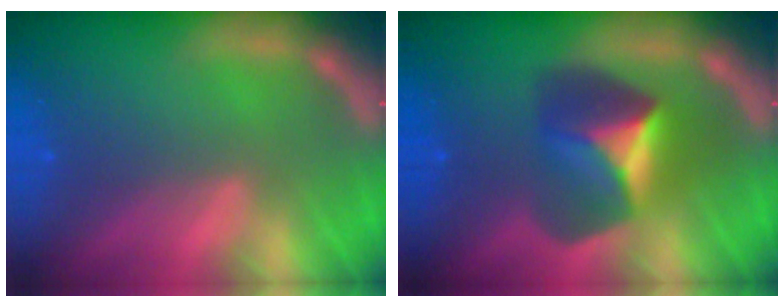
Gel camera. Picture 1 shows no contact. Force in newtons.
{"total": 6.4}